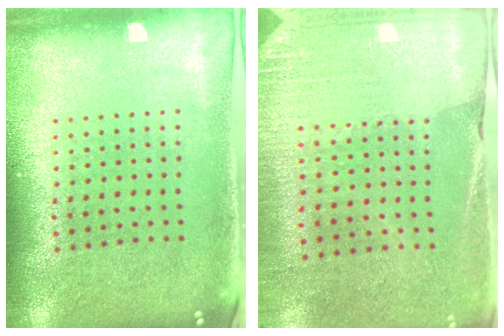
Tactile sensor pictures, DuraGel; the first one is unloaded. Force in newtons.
{"total": 2.6, "press": 2.5, "slide": 0.6}